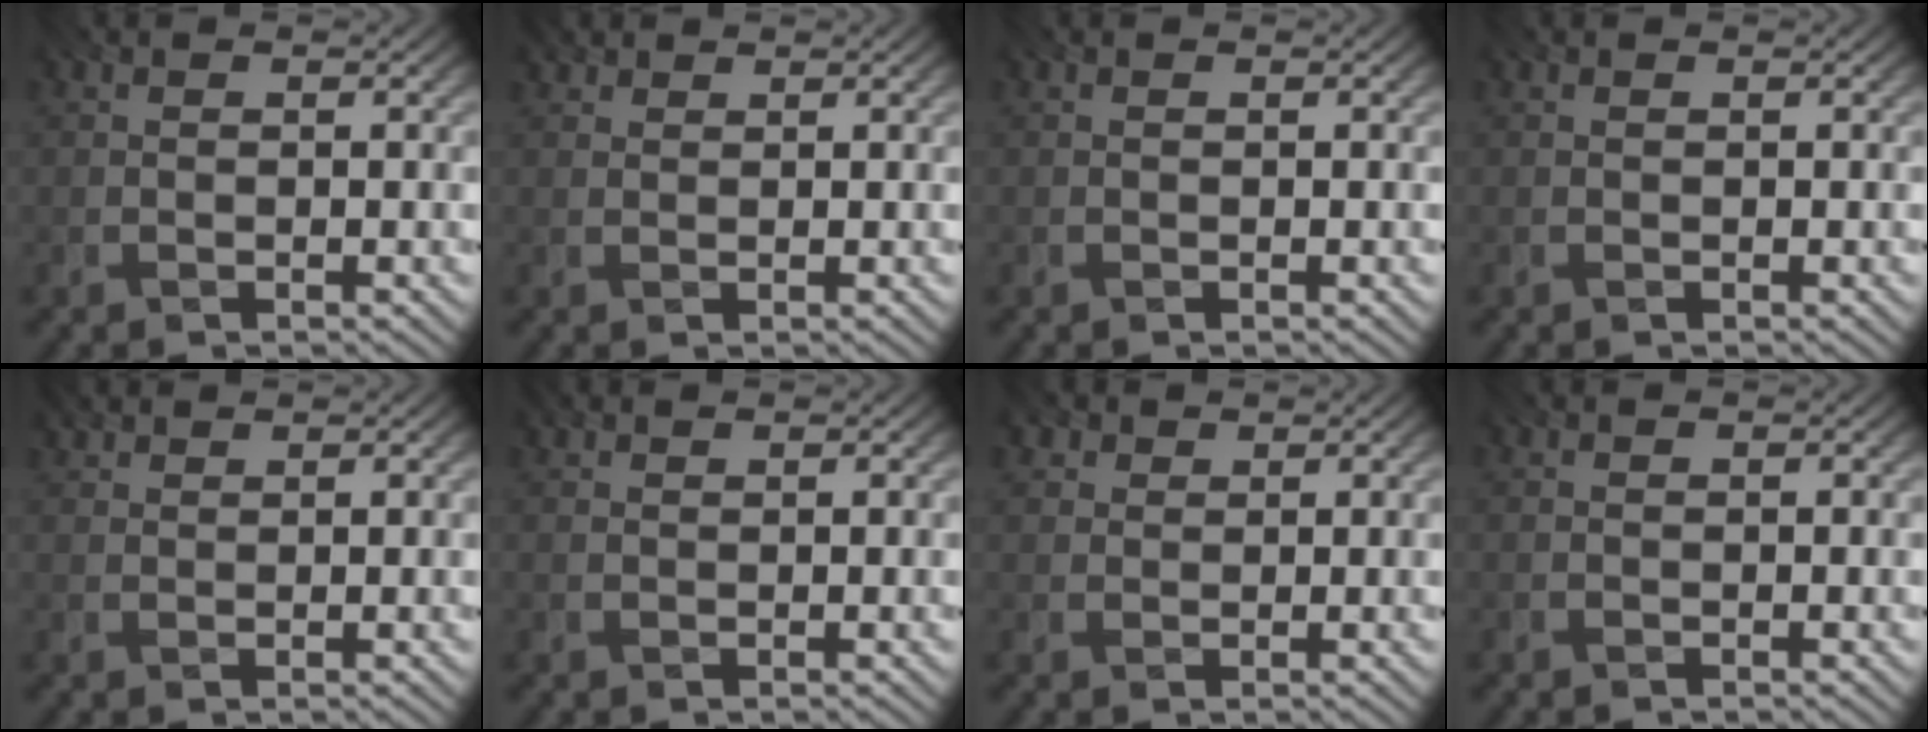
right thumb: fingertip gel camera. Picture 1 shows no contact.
{"total": 1.7, "force": [1.3, 0.9, 0.5], "torque": [-0.012, 0.000, 0.022]}
{"total": 0.0}
{"total": 0.0}
{"total": 1.7, "force": [1.5, 0.6, 0.5], "torque": [-0.014, 0.002, 0.026]}
{"total": 1.0, "force": [0.8, 0.4, 0.4], "torque": [-0.011, 0.000, 0.014]}
{"total": 2.1, "force": [1.3, 1.6, 0.6], "torque": [-0.017, 0.001, 0.025]}
{"total": 0.0}